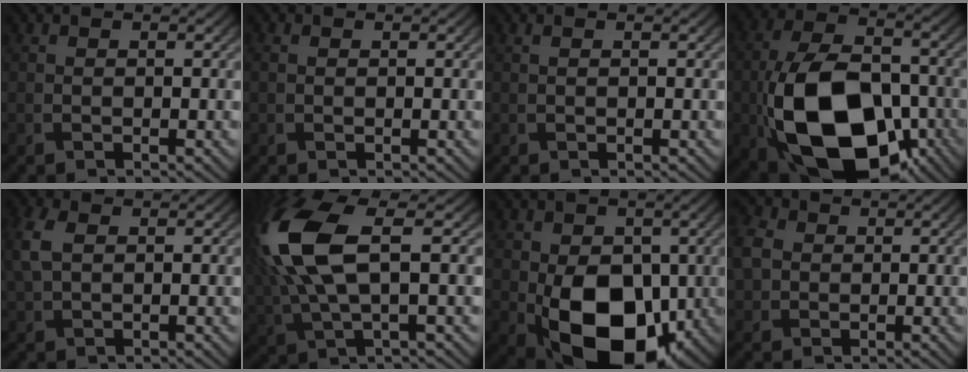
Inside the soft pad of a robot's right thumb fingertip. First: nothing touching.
{"total": 0.7, "force": [0.1, 0.7, 0.2], "torque": [-0.002, 0.000, 0.003]}
{"total": 0.0}
{"total": 18.5, "force": [-6.0, 11.4, 13.4], "torque": [-0.269, -0.033, -0.108]}
{"total": 4.3, "force": [1.1, 2.8, 3.2], "torque": [-0.093, 0.008, 0.019]}
{"total": 13.9, "force": [2.8, 5.4, 12.5], "torque": [-0.318, 0.008, 0.056]}
{"total": 14.2, "force": [-2.8, 9.4, 10.2], "torque": [-0.168, -0.028, -0.045]}
{"total": 5.7, "force": [0.5, 4.8, 3.1], "torque": [-0.104, 0.008, 0.002]}